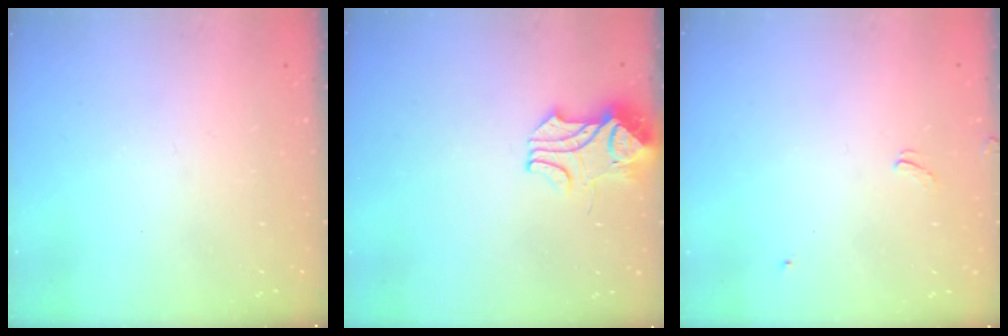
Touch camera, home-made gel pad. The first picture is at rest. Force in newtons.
{"total": 2.5, "press": 2.4, "slide": 0.9}
{"total": 2.1, "press": 2.1, "slide": 0.5}